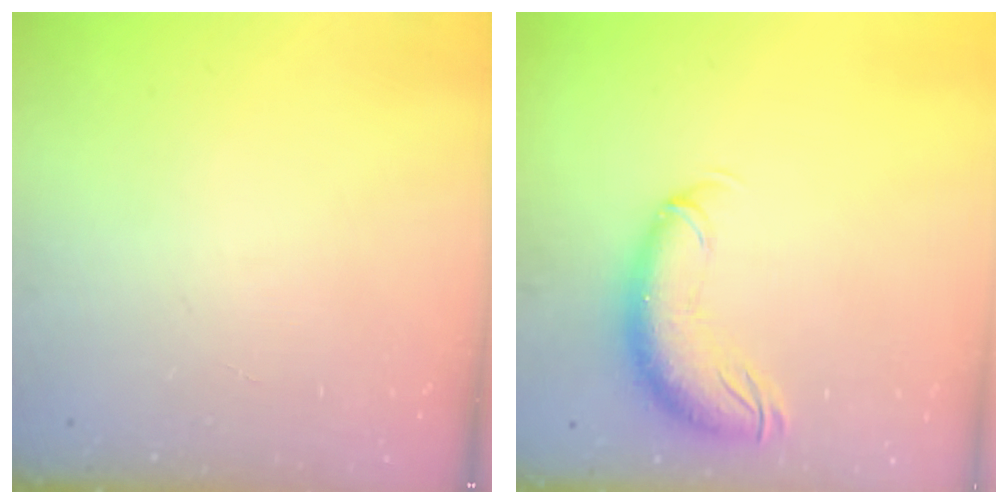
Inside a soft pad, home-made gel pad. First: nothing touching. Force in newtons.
{"total": 11.2, "press": 10.8, "slide": 2.9}